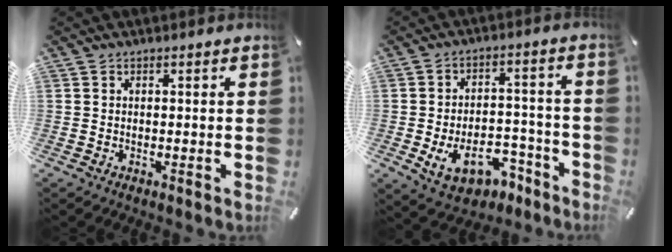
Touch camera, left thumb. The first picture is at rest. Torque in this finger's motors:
{"motor_torque": [-0.51, 1.79, 0.39, 0.34, 0.07]}